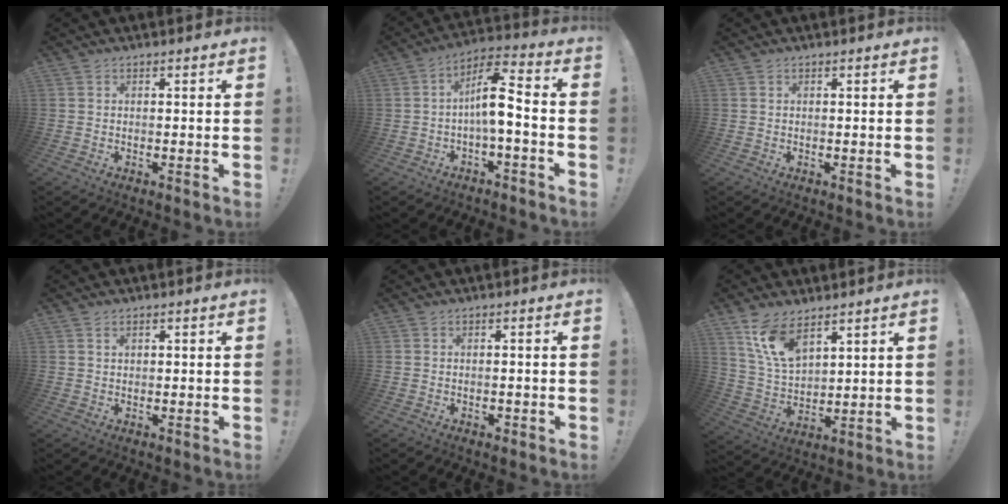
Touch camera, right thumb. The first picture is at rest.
{"total": 10.0, "force": [-0.8, 3.7, 9.2], "torque": [-0.159, 0.007, -0.016]}
{"total": 0.0}
{"total": 0.9, "force": [0.5, 0.6, 0.4], "torque": [-0.003, -0.001, 0.009]}
{"total": 0.8, "force": [-0.5, 0.5, 0.2], "torque": [-0.009, 0.007, -0.007]}
{"total": 11.8, "force": [8.0, 5.7, 6.6], "torque": [-0.134, -0.042, 0.154]}